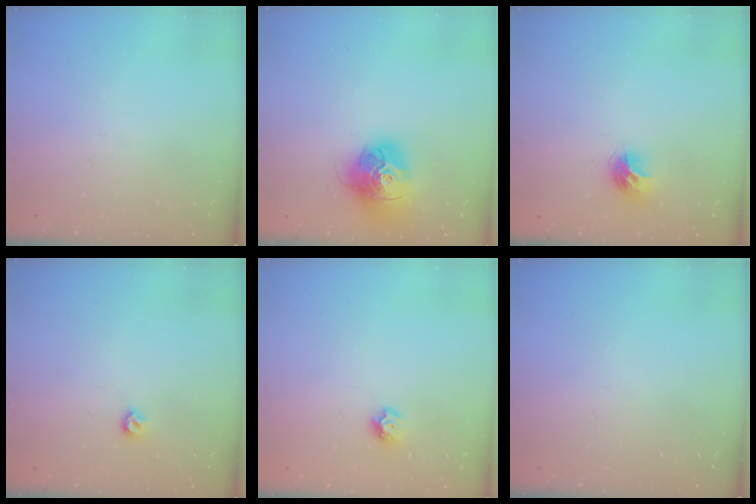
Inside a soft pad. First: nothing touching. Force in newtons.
{"total": 15.3, "press": 15.2, "slide": 1.8}
{"total": 8.6, "press": 8.6, "slide": 0.0}
{"total": 4.9, "press": 4.8, "slide": 0.8}
{"total": 7.0, "press": 7.0, "slide": 0.7}
{"total": 0.0}